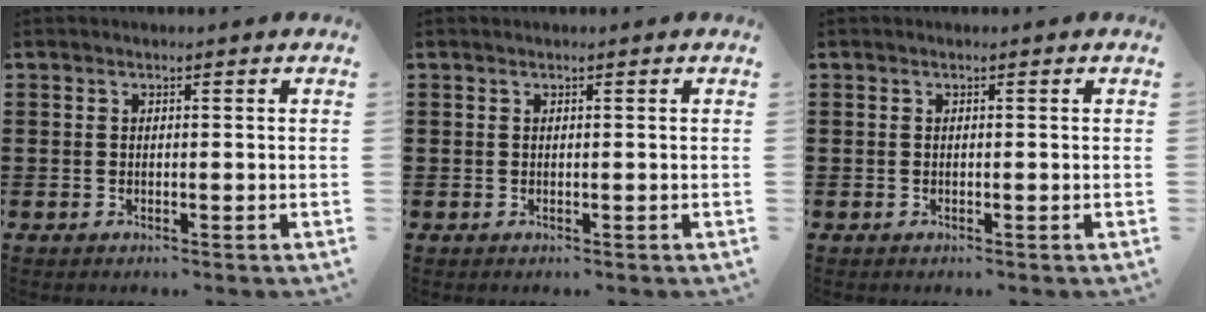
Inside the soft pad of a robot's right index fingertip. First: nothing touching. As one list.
[{"total": 0.0}, {"total": 0.0}]